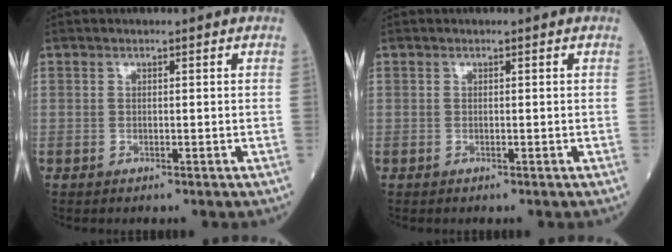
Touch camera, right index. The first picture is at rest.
{"total": 0.0}